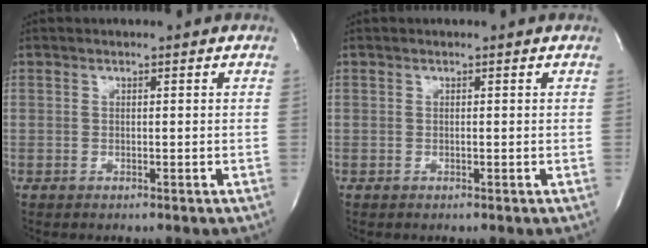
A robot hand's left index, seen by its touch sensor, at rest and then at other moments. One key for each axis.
{"total": 0.0}